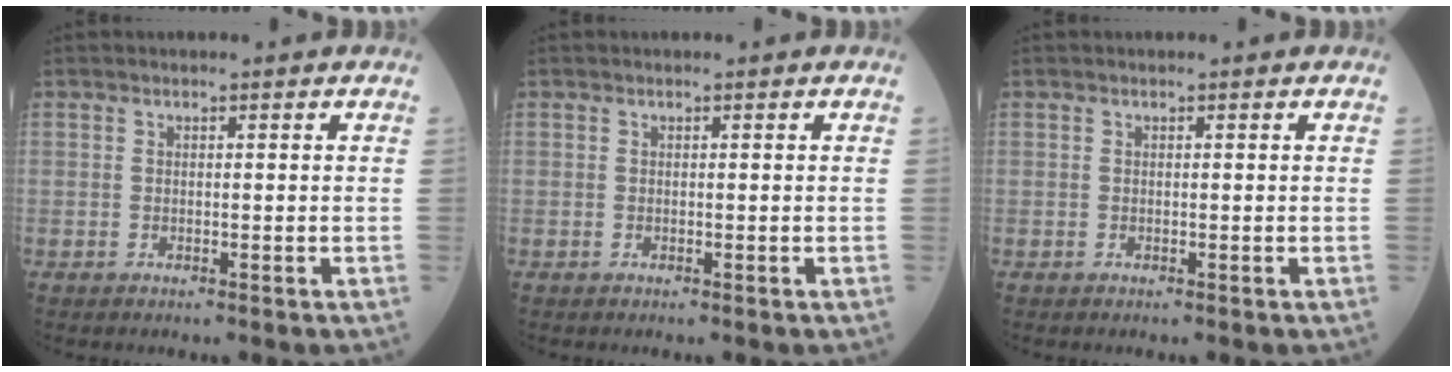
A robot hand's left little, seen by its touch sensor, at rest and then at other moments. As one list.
[{"total": 0.0}, {"total": 0.0}]